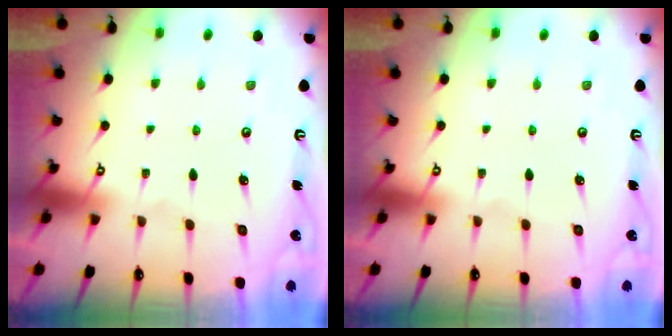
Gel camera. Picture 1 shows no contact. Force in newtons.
{"total": 0.0}